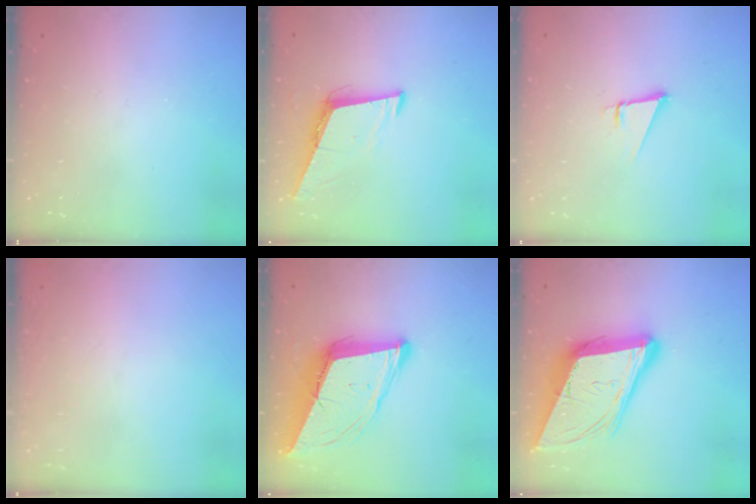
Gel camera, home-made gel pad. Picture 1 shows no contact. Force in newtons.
{"total": 9.0, "press": 8.4, "slide": 3.1}
{"total": 2.3, "press": 2.3, "slide": 0.0}
{"total": 1.6, "press": 1.6, "slide": 0.1}
{"total": 15.3, "press": 14.8, "slide": 4.1}
{"total": 19.2, "press": 18.6, "slide": 4.7}